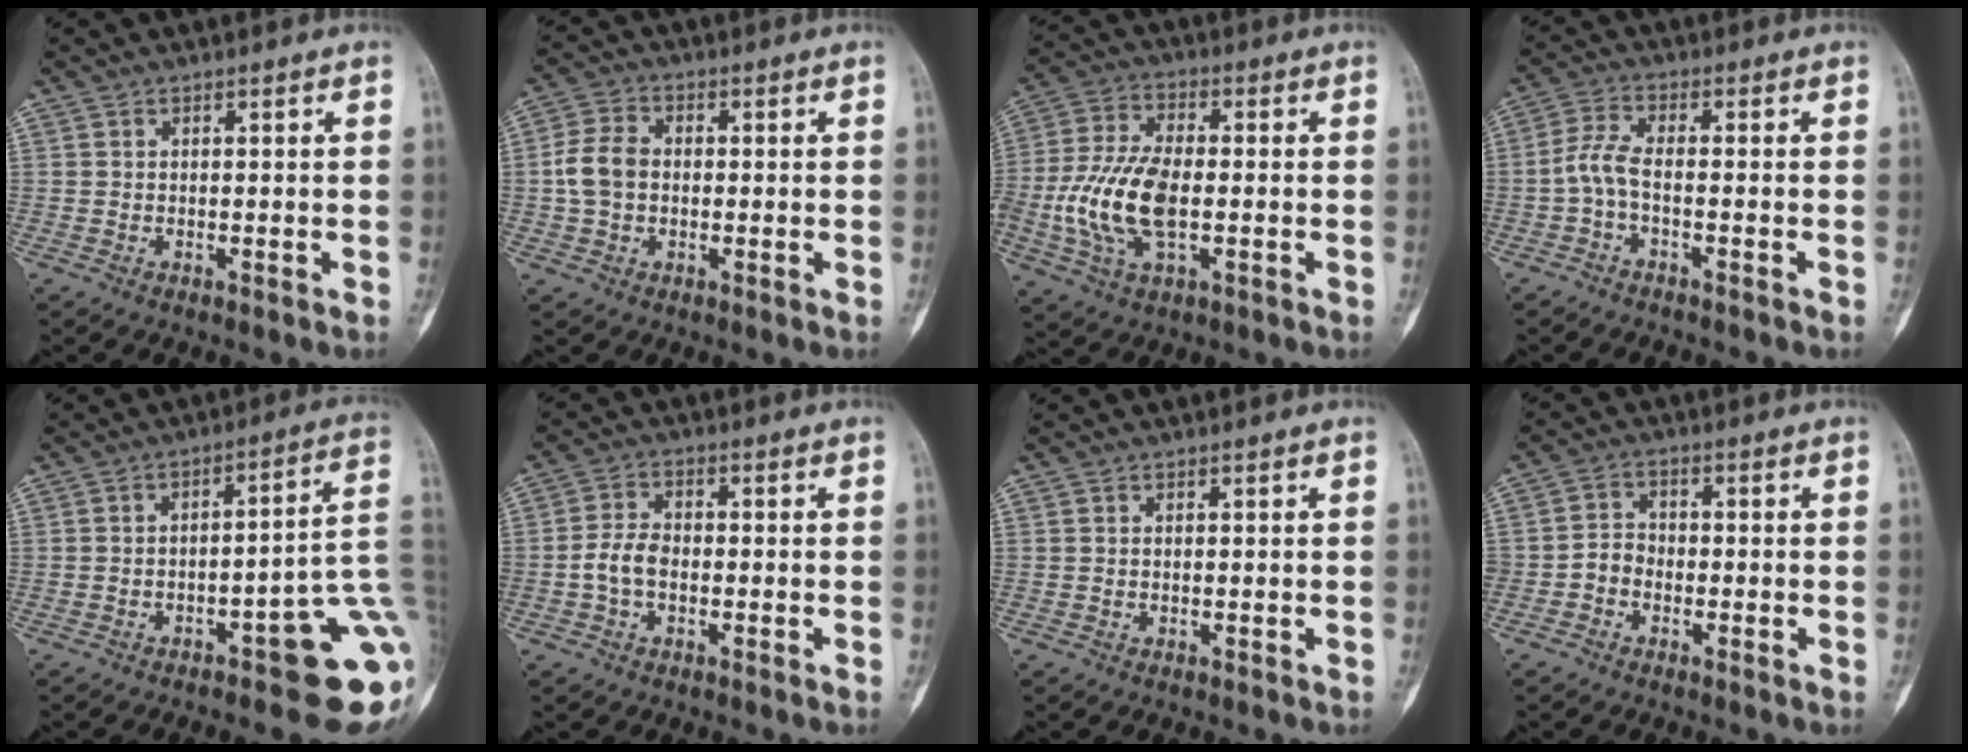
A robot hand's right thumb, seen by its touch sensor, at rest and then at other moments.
{"total": 6.8, "force": [-0.4, 5.2, 4.3], "torque": [-0.077, 0.016, -0.016]}
{"total": 14.9, "force": [-2.6, 7.9, 12.3], "torque": [-0.262, 0.013, -0.050]}
{"total": 4.5, "force": [-1.7, 1.9, 3.7], "torque": [-0.086, 0.023, -0.043]}
{"total": 16.4, "force": [-5.9, 5.1, 14.5], "torque": [-0.111, 0.050, -0.067]}
{"total": 5.2, "force": [-1.4, 3.6, 3.6], "torque": [-0.065, 0.019, -0.034]}
{"total": 0.0}
{"total": 3.9, "force": [-1.8, 3.1, 1.4], "torque": [-0.008, 0.019, -0.043]}